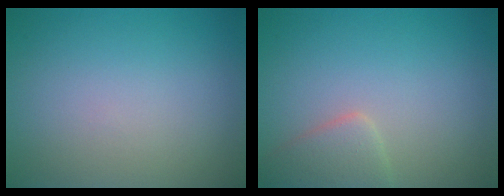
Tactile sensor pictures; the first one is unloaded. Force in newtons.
{"total": 2.4, "press": 2.4, "slide": 0.1}